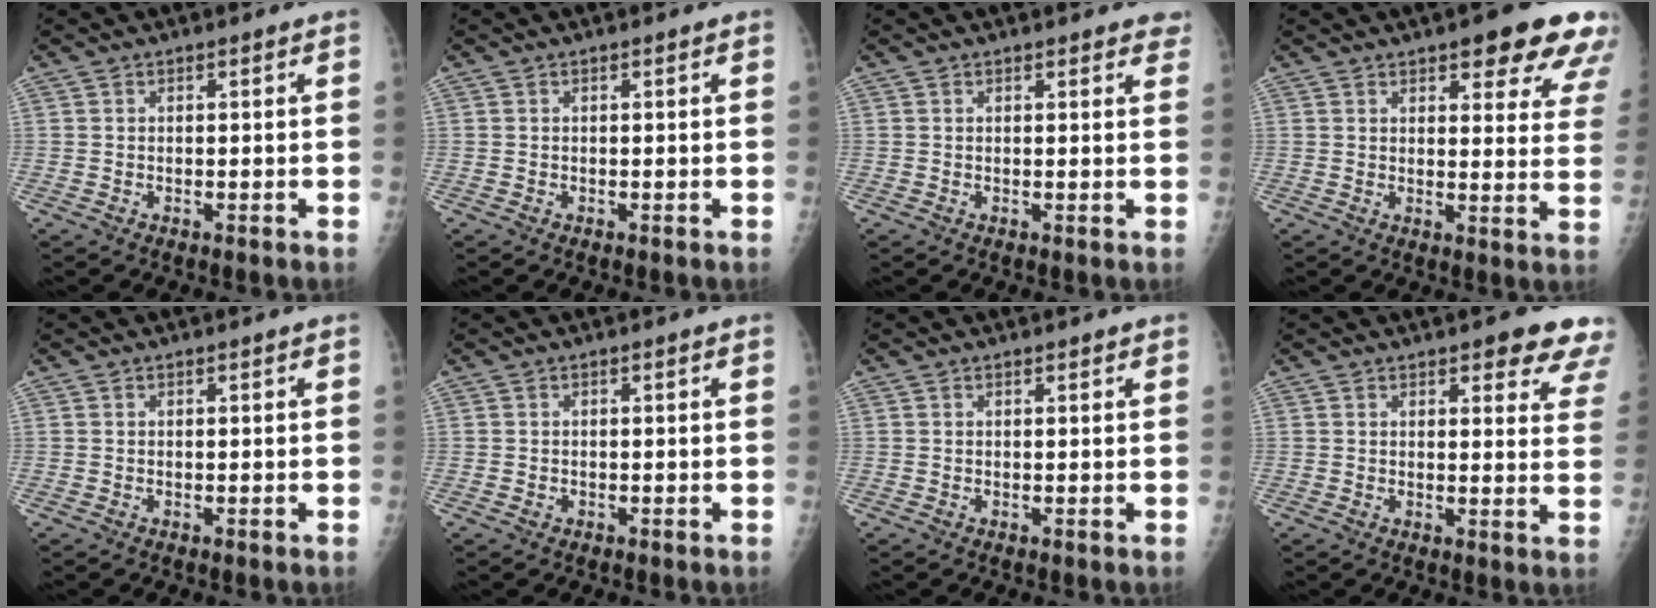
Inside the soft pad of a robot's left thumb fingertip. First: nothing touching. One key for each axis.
{"total": 0.0}
{"total": 2.8, "fx": 2.3, "fy": 1.1, "fz": 1.1, "tx": 0.012, "ty": -0.004, "tz": 0.015}
{"total": 15.6, "fx": 9.9, "fy": 5.2, "fz": 10.9, "tx": -0.089, "ty": -0.039, "tz": 0.109}
{"total": 0.0}
{"total": 0.6, "fx": -0.3, "fy": 0.5, "fz": 0.1, "tx": 0.002, "ty": 0.003, "tz": -0.004}
{"total": 0.6, "fx": 0.4, "fy": 0.2, "fz": 0.3, "tx": -0.006, "ty": -0.002, "tz": 0.004}
{"total": 10.2, "fx": 7.6, "fy": 3.3, "fz": 6.0, "tx": -0.028, "ty": -0.033, "tz": 0.070}